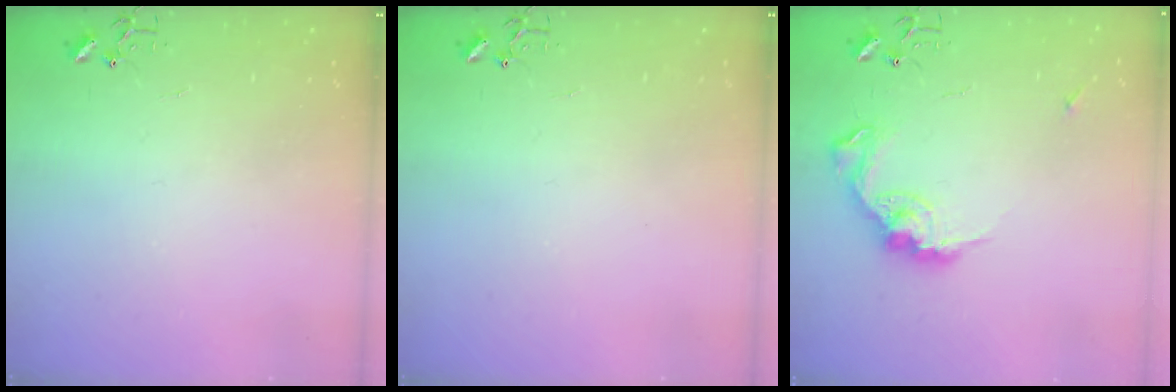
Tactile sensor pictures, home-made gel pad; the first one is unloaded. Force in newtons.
{"total": 0.0}
{"total": 13.1, "press": 13.1, "slide": 0.3}